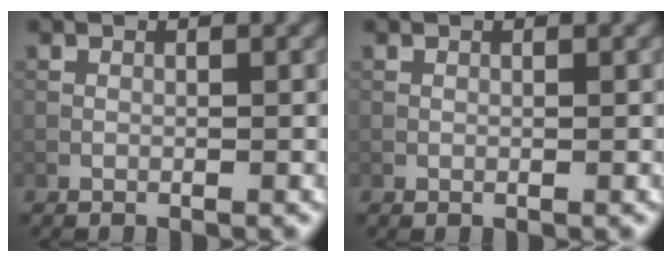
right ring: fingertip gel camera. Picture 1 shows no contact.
{"total": 0.0}